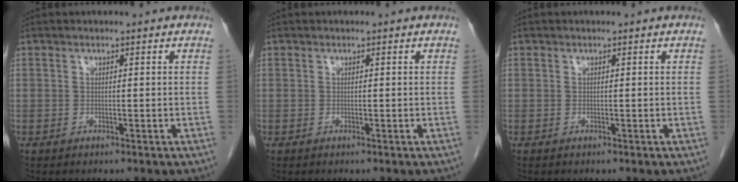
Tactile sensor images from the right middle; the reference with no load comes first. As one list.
[{"total": 0.0}, {"total": 0.0}]